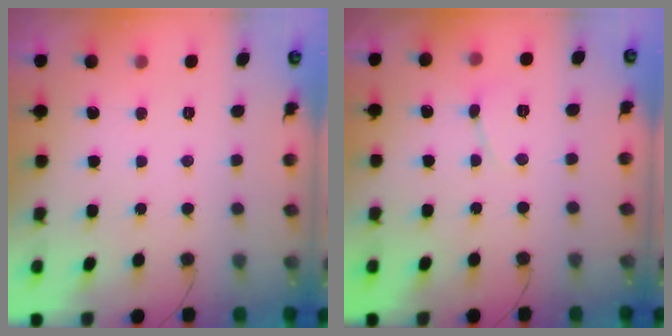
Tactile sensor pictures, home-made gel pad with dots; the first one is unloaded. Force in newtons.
{"total": 4.4, "press": 4.4, "slide": 0.6}